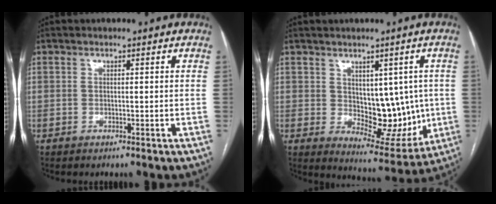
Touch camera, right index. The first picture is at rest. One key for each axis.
{"total": 11.0, "fx": 0.2, "fy": 6.3, "fz": 9.0, "tx": -0.106, "ty": -0.001, "tz": 0.029}